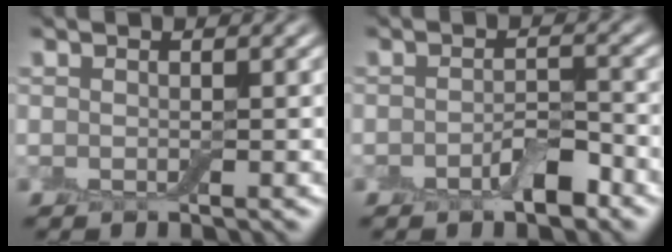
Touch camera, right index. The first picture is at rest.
{"total": 2.8, "force": [-1.4, 1.2, 2.0], "torque": [-0.030, 0.005, -0.022]}